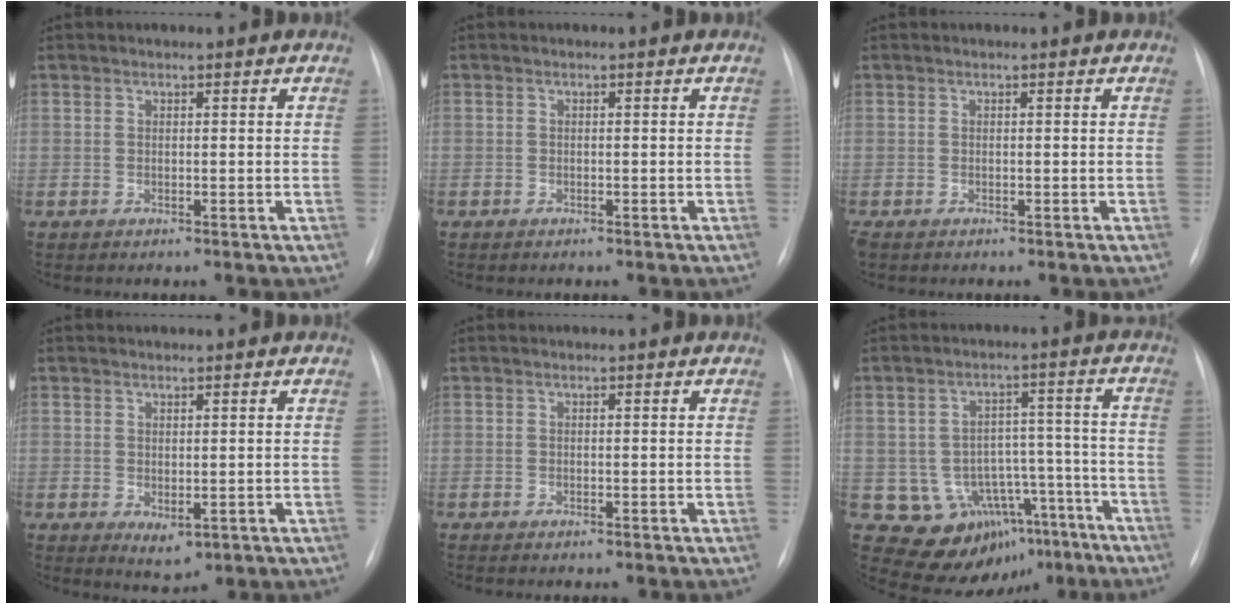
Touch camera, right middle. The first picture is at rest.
{"total": 0.5, "force": [-0.4, 0.4, 0.0], "torque": [-0.005, 0.003, -0.006]}
{"total": 1.1, "force": [-0.7, 0.6, 0.5], "torque": [-0.009, 0.000, -0.009]}
{"total": 2.7, "force": [-0.5, 1.5, 2.2], "torque": [-0.030, -0.008, 0.006]}
{"total": 0.8, "force": [-0.6, 0.2, 0.4], "torque": [-0.010, -0.002, -0.008]}
{"total": 14.3, "force": [-7.9, 10.6, 5.4], "torque": [-0.056, 0.064, -0.096]}